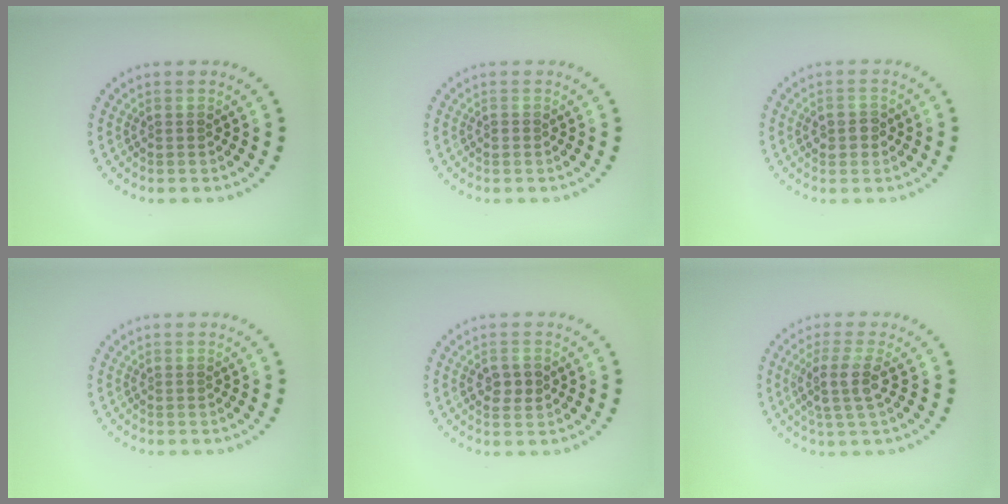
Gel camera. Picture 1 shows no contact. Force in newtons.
{"total": 0.5, "press": 0.5, "slide": 0.1}
{"total": 1.8, "press": 1.8, "slide": 0.0}
{"total": 0.0}
{"total": 1.9, "press": 1.9, "slide": 0.1}
{"total": 3.1, "press": 2.4, "slide": 1.9}